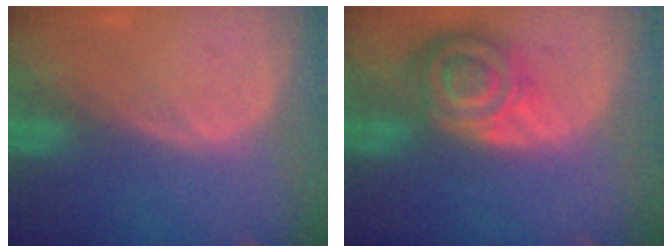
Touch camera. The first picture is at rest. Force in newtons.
{"total": 8.2, "press": 7.2, "slide": 4.0}